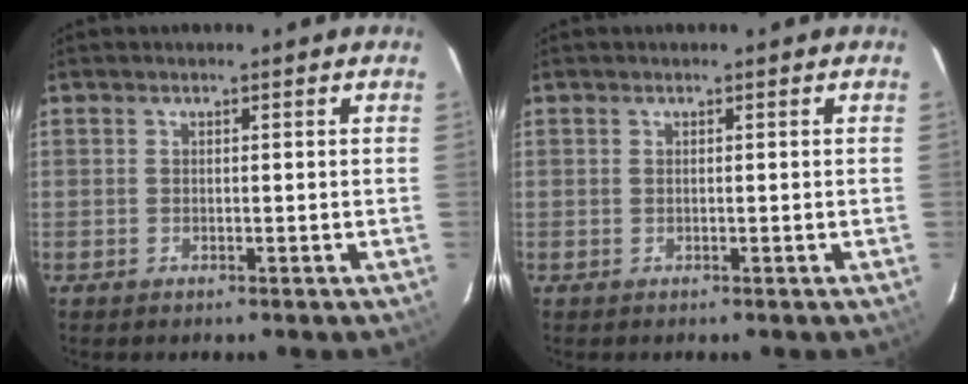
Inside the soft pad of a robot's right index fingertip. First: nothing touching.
{"total": 0.0}